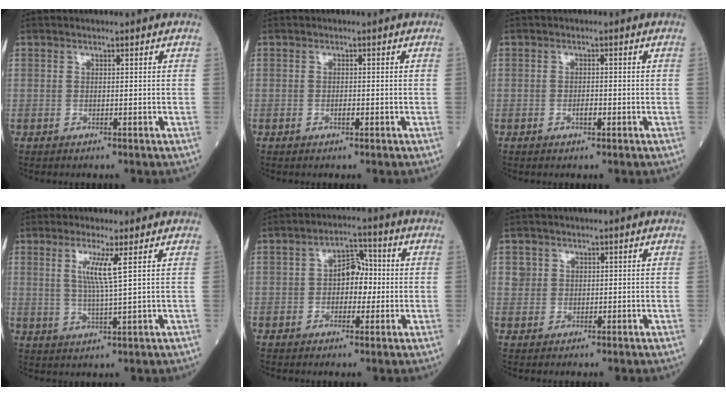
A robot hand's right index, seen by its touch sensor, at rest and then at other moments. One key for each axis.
{"total": 0.9, "fx": -0.4, "fy": 0.3, "fz": 0.8, "tx": -0.013, "ty": 0.000, "tz": -0.006}
{"total": 1.5, "fx": -0.6, "fy": 0.5, "fz": 1.3, "tx": -0.021, "ty": 0.001, "tz": -0.010}
{"total": 4.8, "fx": 1.7, "fy": -0.7, "fz": 4.5, "tx": -0.090, "ty": -0.006, "tz": 0.033}
{"total": 5.4, "fx": -0.2, "fy": 3.3, "fz": 4.3, "tx": -0.065, "ty": 0.020, "tz": -0.008}
{"total": 1.4, "fx": 0.5, "fy": 1.3, "fz": 0.0, "tx": 0.010, "ty": 0.004, "tz": 0.008}